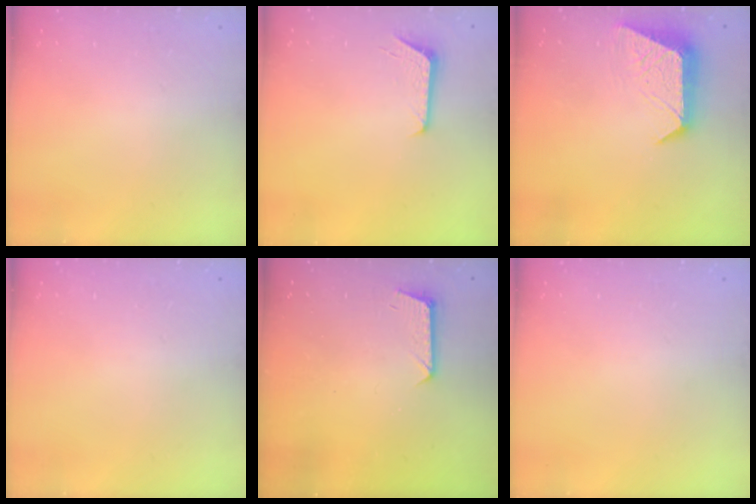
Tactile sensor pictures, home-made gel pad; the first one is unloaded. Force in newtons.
{"total": 6.0, "press": 6.0, "slide": 0.5}
{"total": 10.7, "press": 10.6, "slide": 1.1}
{"total": 0.0}
{"total": 6.7, "press": 6.7, "slide": 0.5}
{"total": 0.0}